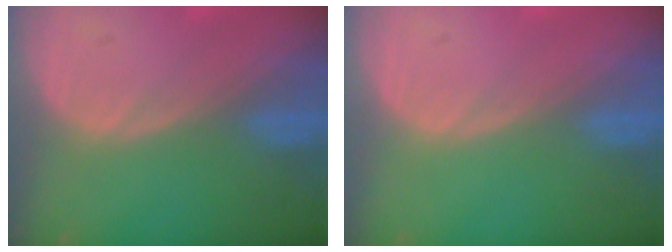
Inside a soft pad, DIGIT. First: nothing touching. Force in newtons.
{"total": 0.0}